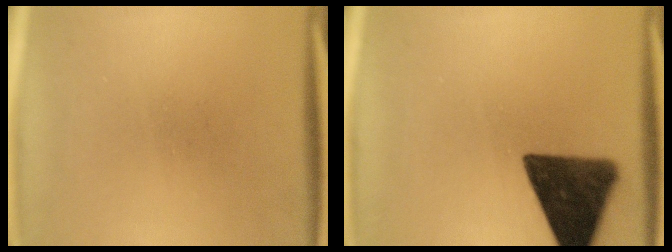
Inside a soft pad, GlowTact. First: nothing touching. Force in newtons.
{"total": 14.4}